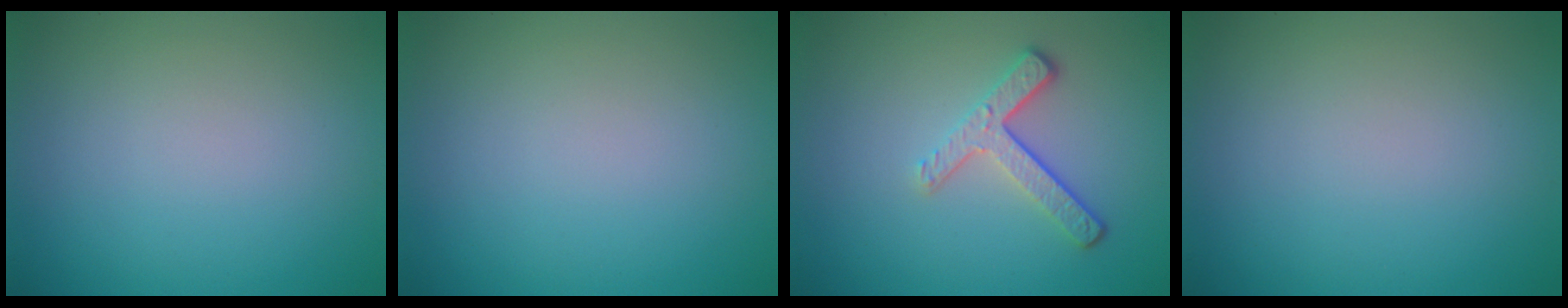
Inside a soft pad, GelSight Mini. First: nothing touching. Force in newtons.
{"total": 0.0}
{"total": 3.2, "press": 2.4, "slide": 2.0}
{"total": 0.0}